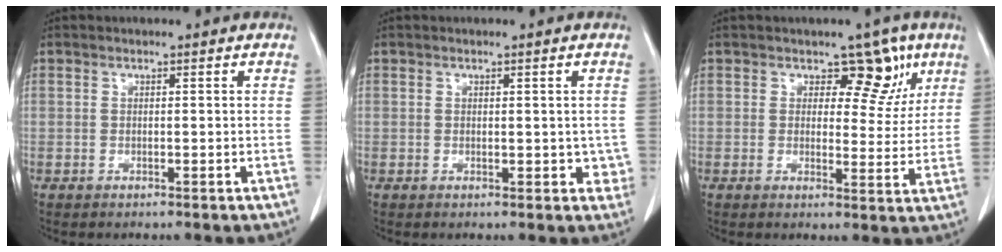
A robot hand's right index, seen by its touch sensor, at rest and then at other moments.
{"total": 2.7, "force": [-0.1, 1.7, 2.2], "torque": [-0.010, -0.002, 0.000]}
{"total": 6.5, "force": [3.6, 4.3, 3.3], "torque": [-0.015, 0.004, 0.042]}